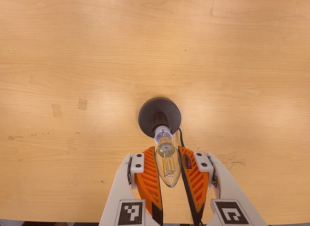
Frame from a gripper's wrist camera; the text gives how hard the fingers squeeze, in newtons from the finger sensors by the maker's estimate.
{"total": 12.8, "left": 13.8, "right": 11.8}